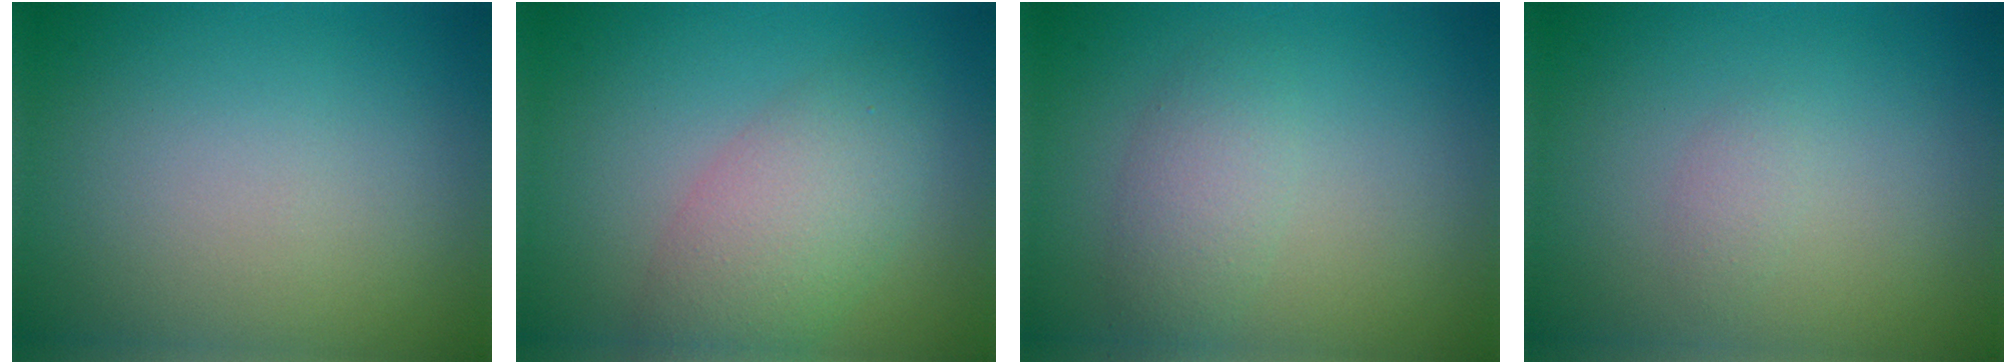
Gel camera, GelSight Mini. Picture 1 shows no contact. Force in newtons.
{"total": 4.8, "press": 4.8, "slide": 0.3}
{"total": 2.4, "press": 2.4, "slide": 0.1}
{"total": 0.8, "press": 0.8, "slide": 0.0}